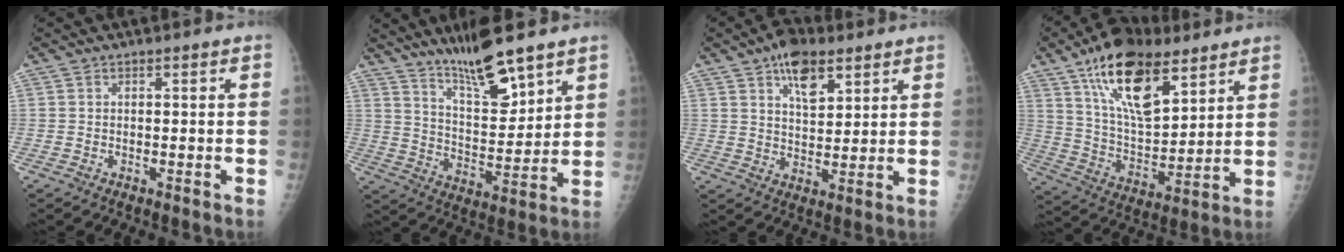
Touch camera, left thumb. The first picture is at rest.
{"total": 12.7, "force": [9.7, 2.6, 7.7], "torque": [-0.115, -0.069, 0.178]}
{"total": 9.1, "force": [5.3, 4.6, 5.9], "torque": [-0.075, -0.022, 0.087]}
{"total": 19.6, "force": [11.5, 8.7, 13.3], "torque": [-0.198, -0.053, 0.207]}